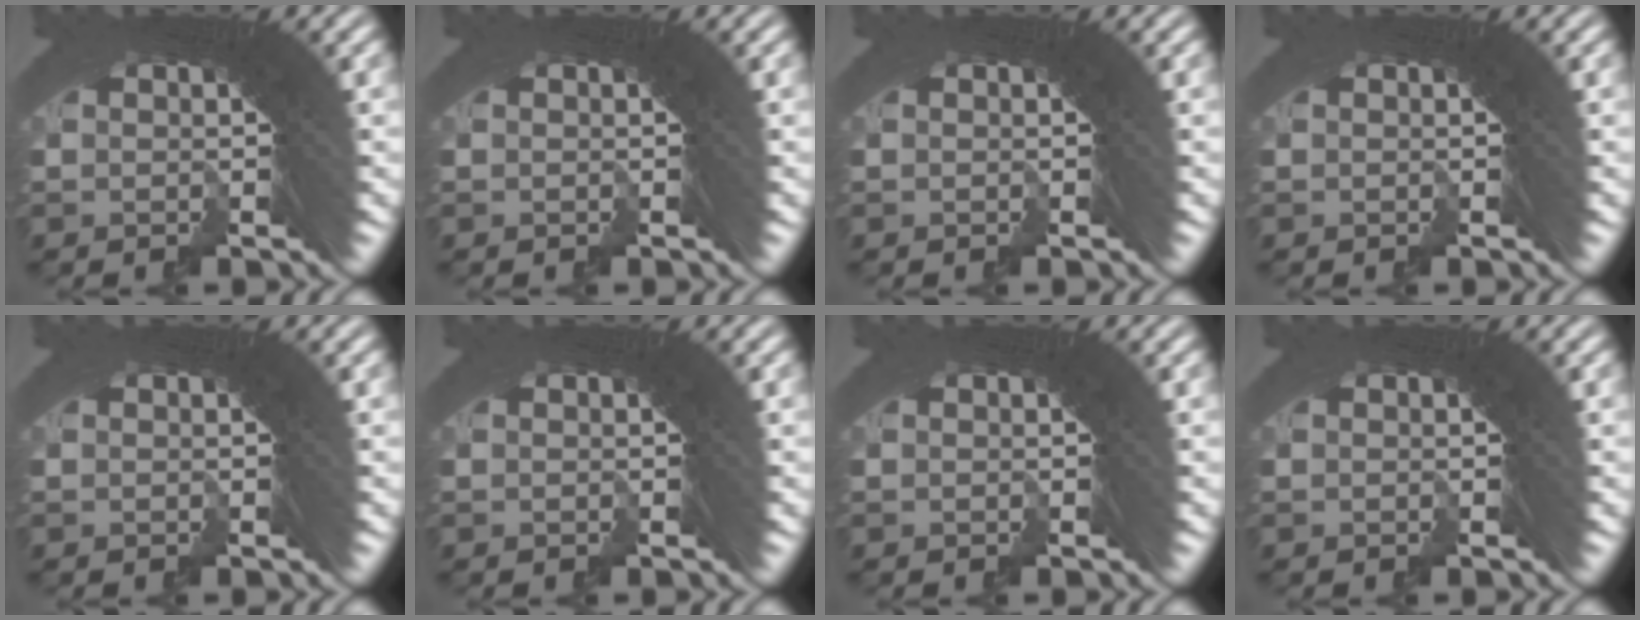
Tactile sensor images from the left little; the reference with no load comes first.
{"total": 0.0}
{"total": 0.0}
{"total": 0.0}
{"total": 0.0}
{"total": 0.0}
{"total": 0.0}
{"total": 0.0}